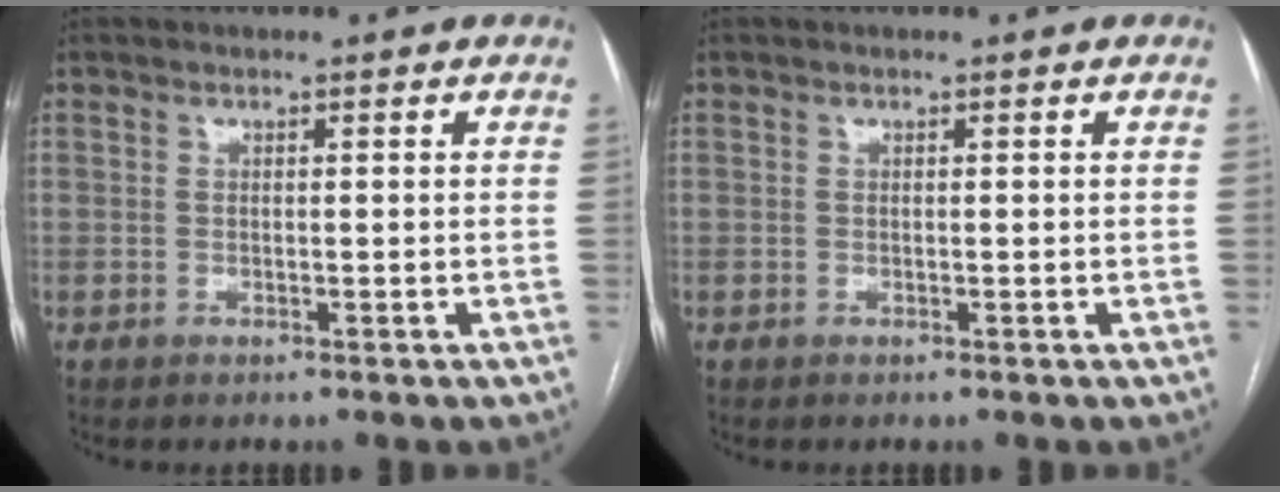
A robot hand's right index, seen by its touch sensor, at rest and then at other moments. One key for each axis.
{"total": 0.0}